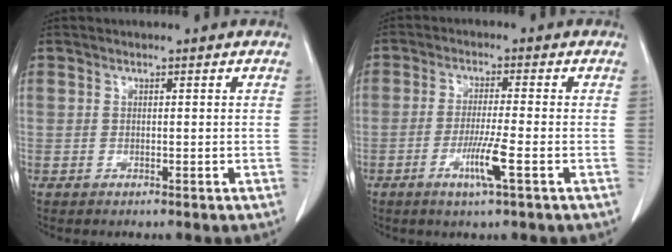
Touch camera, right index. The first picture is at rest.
{"total": 5.4, "force": [-2.1, -0.5, 4.9], "torque": [-0.089, -0.010, -0.040]}